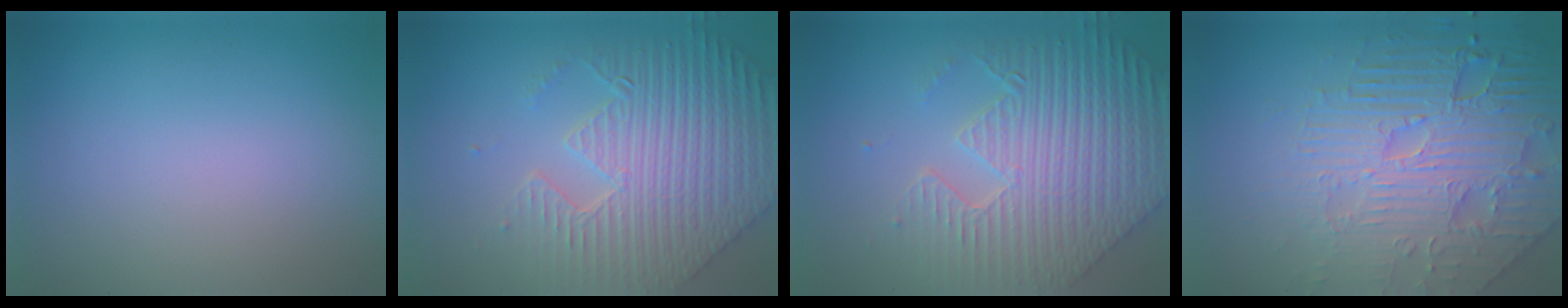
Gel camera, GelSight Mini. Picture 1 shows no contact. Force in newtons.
{"total": 9.0, "press": 6.4, "slide": 6.3}
{"total": 9.3, "press": 6.6, "slide": 6.5}
{"total": 7.9, "press": 6.1, "slide": 5.0}